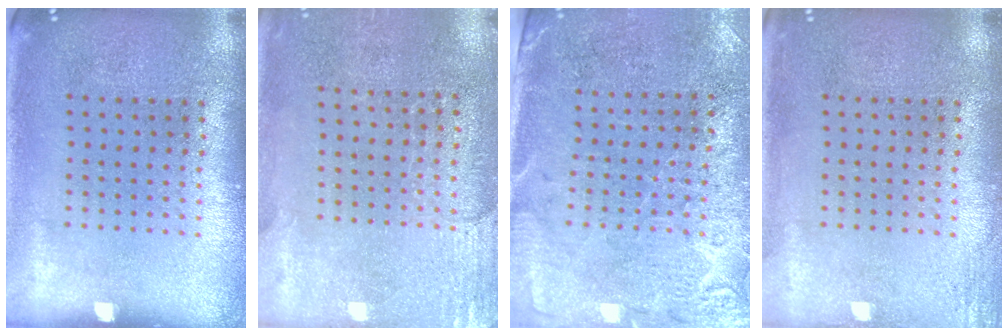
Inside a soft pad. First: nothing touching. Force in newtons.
{"total": 2.8, "press": 2.5, "slide": 1.3}
{"total": 2.9, "press": 2.6, "slide": 1.2}
{"total": 1.8, "press": 1.8, "slide": 0.2}